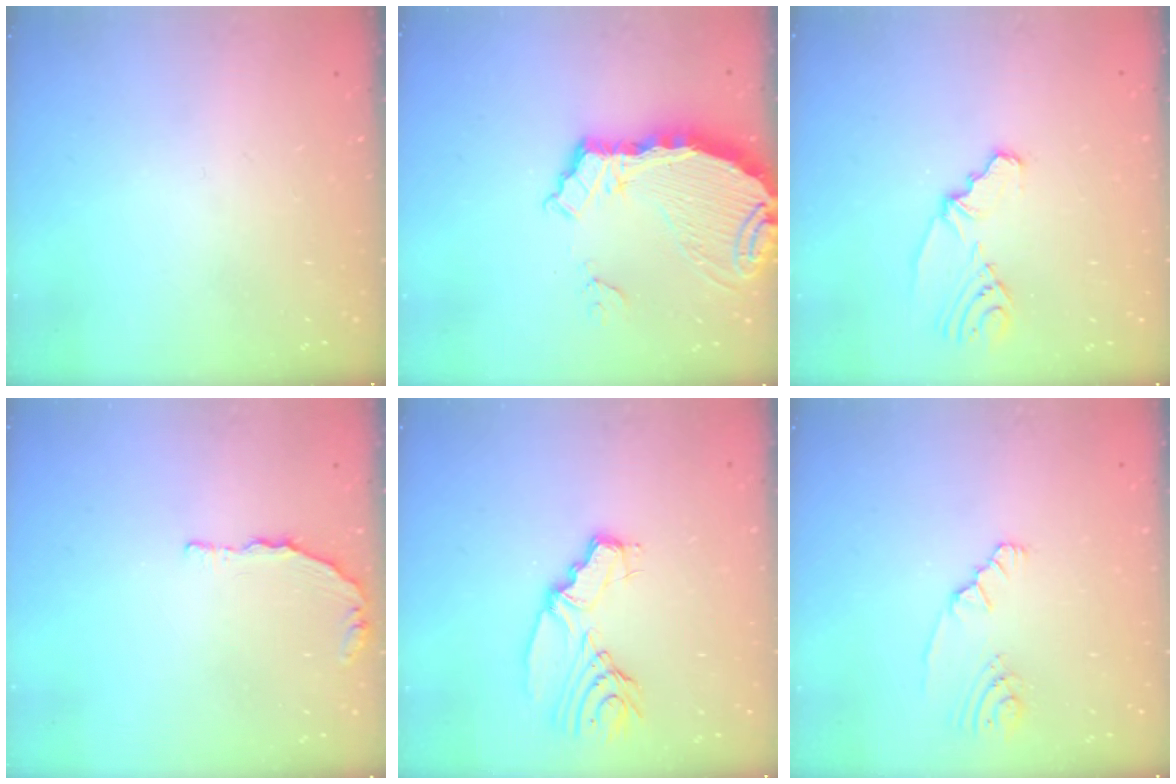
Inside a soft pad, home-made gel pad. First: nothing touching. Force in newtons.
{"total": 8.3, "press": 8.3, "slide": 1.0}
{"total": 4.7, "press": 2.3, "slide": 4.1}
{"total": 5.5, "press": 3.7, "slide": 4.1}
{"total": 8.7, "press": 8.7, "slide": 0.3}
{"total": 2.7, "press": 2.5, "slide": 1.0}